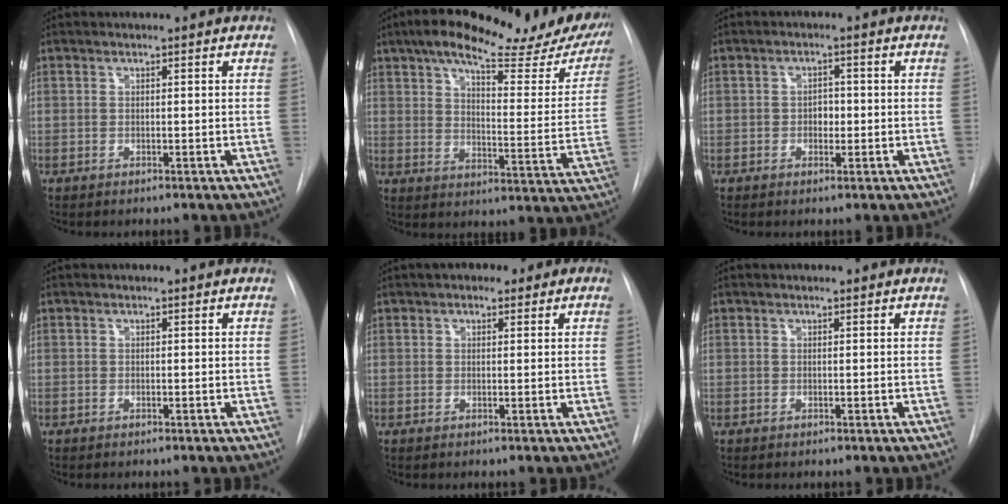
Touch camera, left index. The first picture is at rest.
{"total": 29.4, "force": [22.9, 6.9, 17.0], "torque": [-0.237, -0.012, 0.283]}
{"total": 2.2, "force": [-0.3, 1.5, 1.5], "torque": [-0.019, 0.006, -0.005]}
{"total": 0.0}
{"total": 3.7, "force": [2.1, 2.0, 2.2], "torque": [-0.032, 0.017, 0.027]}
{"total": 0.0}